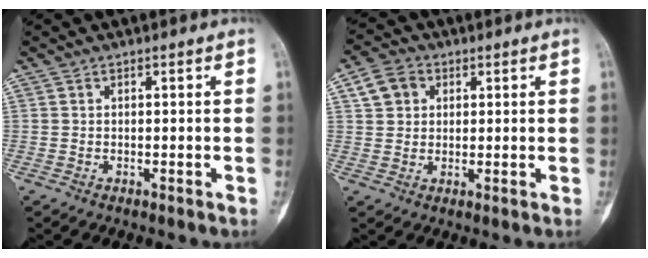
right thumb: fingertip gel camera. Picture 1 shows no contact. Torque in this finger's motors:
{"motor_torque": [-0.69, 0.75, 0.19, -0.16, 0.06]}